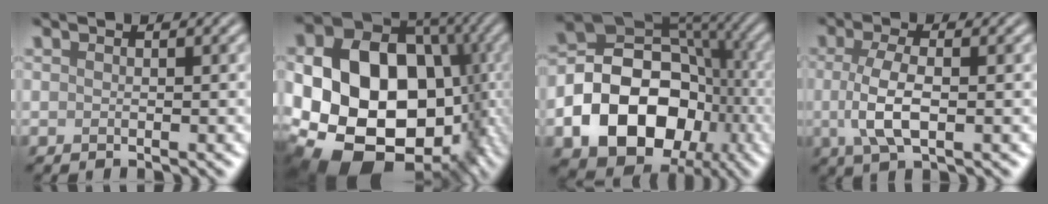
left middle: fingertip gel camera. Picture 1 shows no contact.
{"total": 21.1, "force": [-3.1, 16.5, 12.8], "torque": [-0.221, -0.028, -0.061]}
{"total": 14.1, "force": [-4.3, 10.5, 8.2], "torque": [-0.130, -0.011, -0.091]}
{"total": 4.3, "force": [-0.2, 1.7, 3.9], "torque": [-0.091, -0.002, -0.006]}